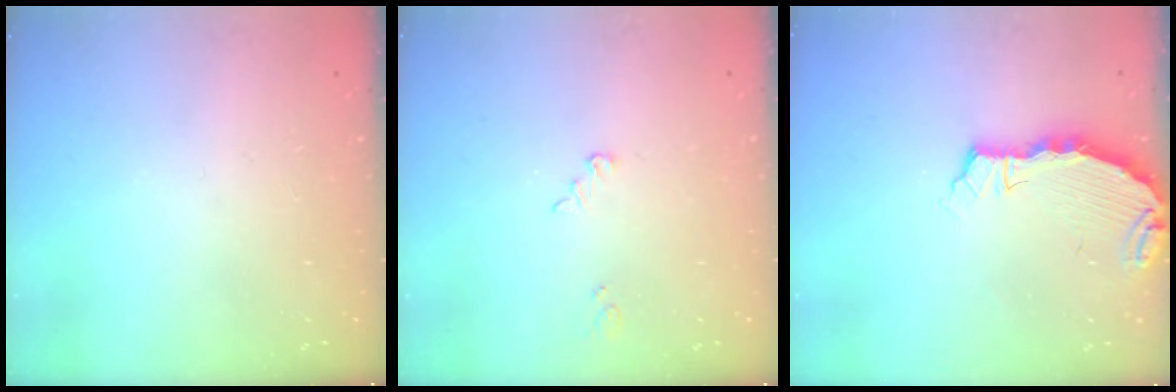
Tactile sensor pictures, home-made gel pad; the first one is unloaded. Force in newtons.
{"total": 2.5, "press": 2.5, "slide": 0.2}
{"total": 4.4, "press": 4.4, "slide": 0.6}